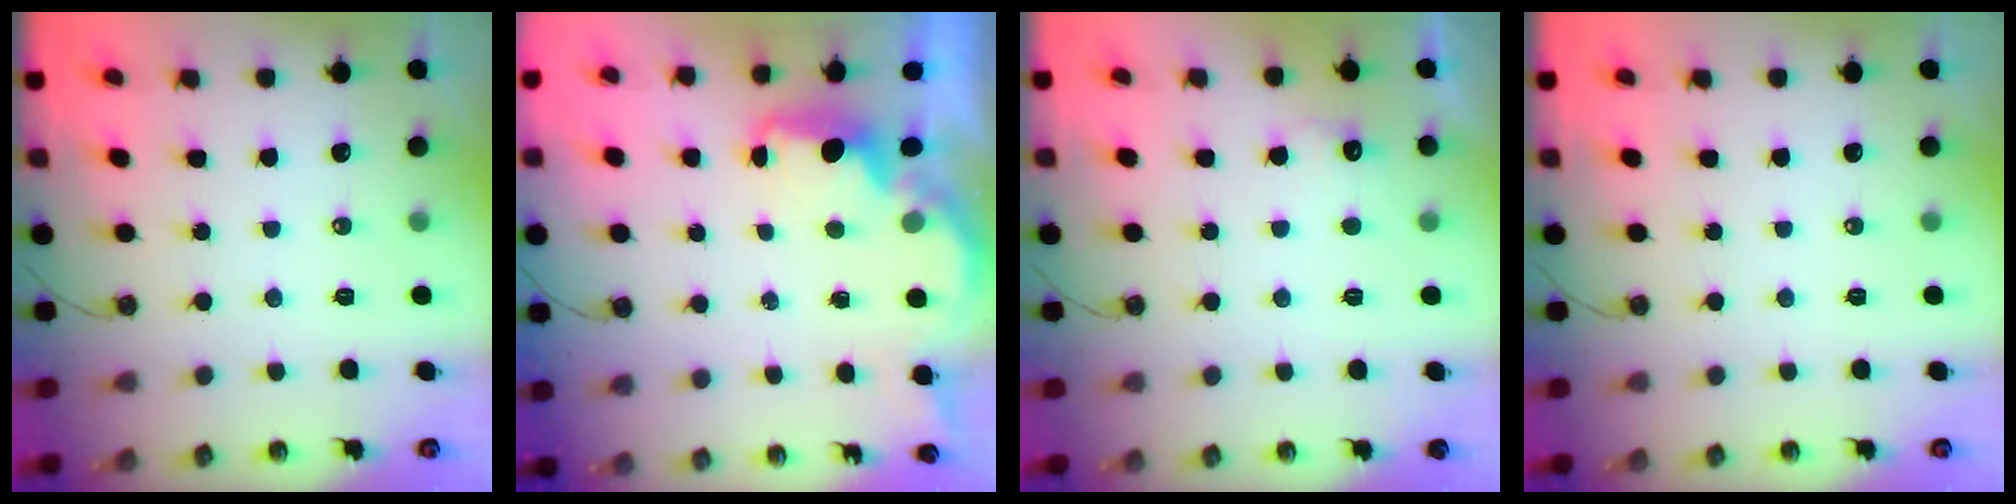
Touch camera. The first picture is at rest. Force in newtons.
{"total": 2.1, "press": 2.0, "slide": 0.8}
{"total": 7.2, "press": 7.1, "slide": 1.2}
{"total": 0.0}